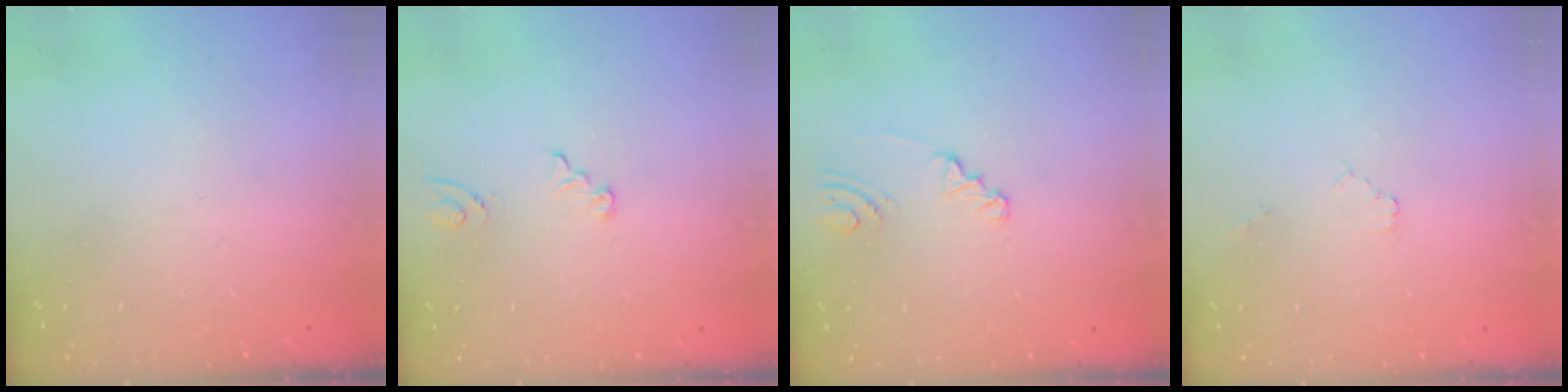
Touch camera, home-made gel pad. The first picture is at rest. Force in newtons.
{"total": 4.5, "press": 4.5, "slide": 0.5}
{"total": 1.5, "press": 1.5, "slide": 0.1}
{"total": 0.5, "press": 0.5, "slide": 0.2}